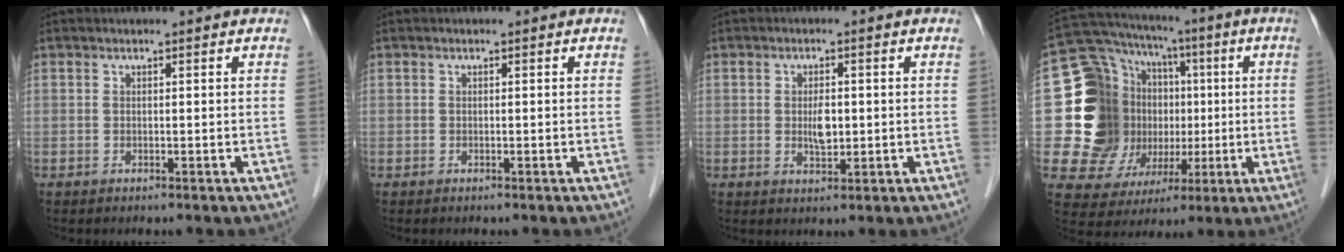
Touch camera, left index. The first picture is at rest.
{"total": 0.0}
{"total": 3.1, "force": [-0.2, 1.4, 2.7], "torque": [-0.050, -0.004, 0.000]}
{"total": 19.6, "force": [-0.5, 16.3, 10.9], "torque": [-0.178, 0.043, 0.015]}